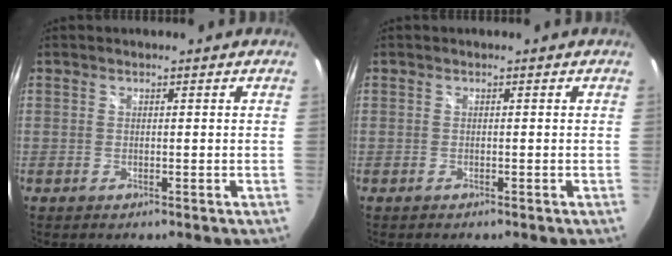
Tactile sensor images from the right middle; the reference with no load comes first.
{"total": 0.0}